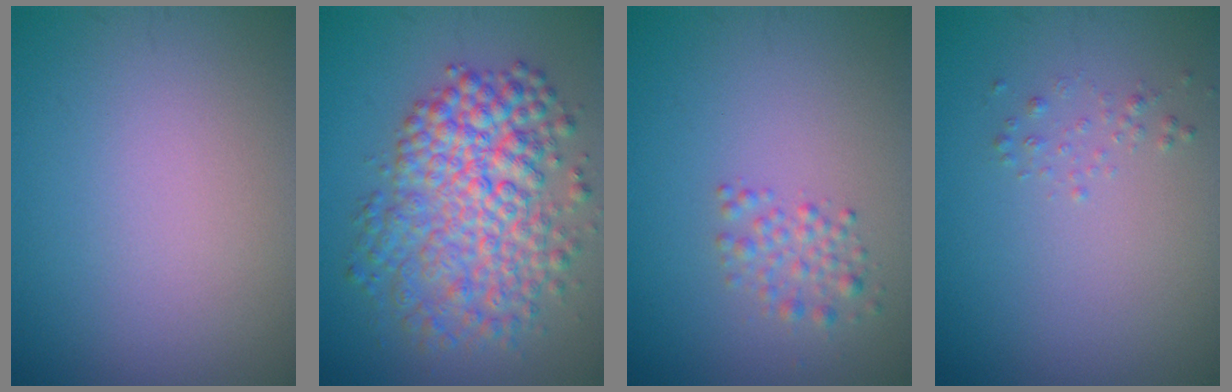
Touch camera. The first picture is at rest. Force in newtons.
{"total": 7.5, "press": 7.5, "slide": 0.1}
{"total": 1.7, "press": 1.7, "slide": 0.0}
{"total": 0.7, "press": 0.7, "slide": 0.0}